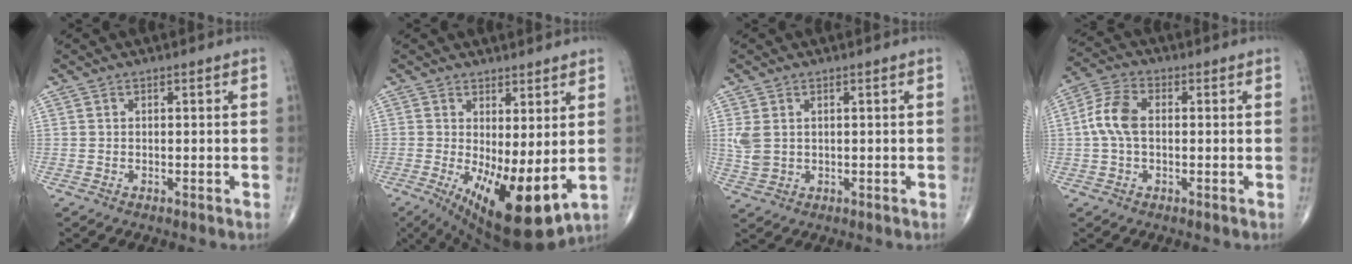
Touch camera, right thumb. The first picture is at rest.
{"total": 13.6, "force": [-1.4, 4.8, 12.7], "torque": [-0.203, -0.029, -0.003]}
{"total": 3.8, "force": [0.8, 2.7, 2.6], "torque": [-0.063, 0.003, 0.023]}
{"total": 7.1, "force": [0.2, 4.2, 5.7], "torque": [-0.127, 0.021, -0.004]}